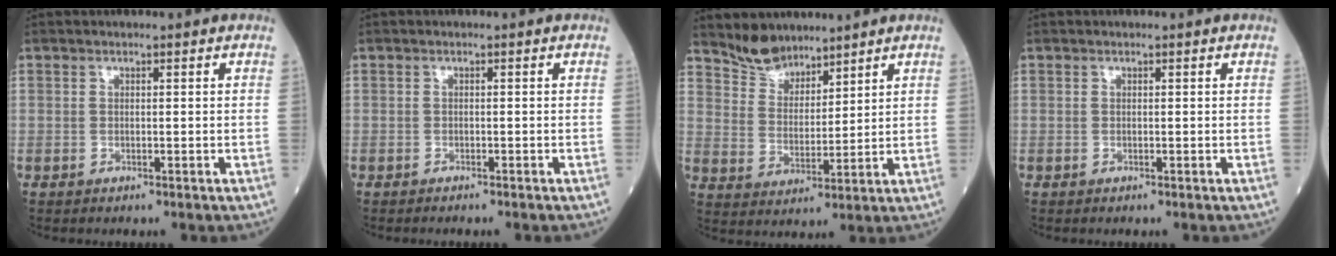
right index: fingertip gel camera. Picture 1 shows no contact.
{"total": 1.4, "force": [-1.3, 0.1, 0.6], "torque": [-0.010, -0.002, -0.014]}
{"total": 6.5, "force": [5.9, 2.5, 1.0], "torque": [-0.024, 0.003, 0.121]}
{"total": 0.0}